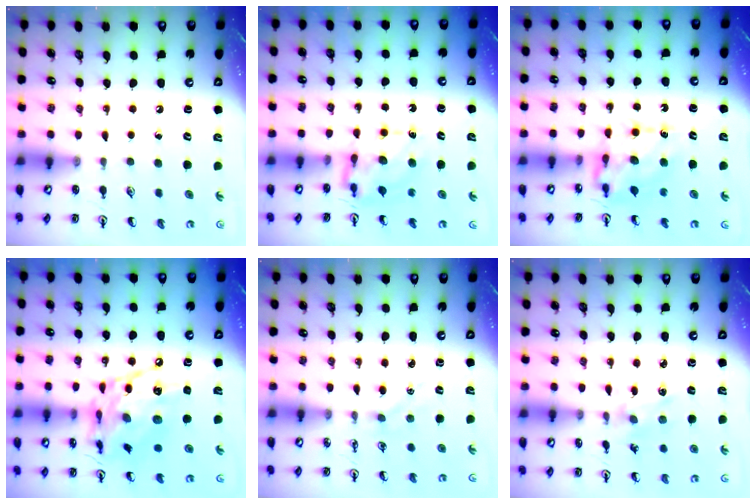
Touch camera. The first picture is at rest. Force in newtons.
{"total": 6.5, "press": 6.5, "slide": 0.7}
{"total": 7.3, "press": 7.3, "slide": 0.9}
{"total": 17.1, "press": 17.1, "slide": 1.4}
{"total": 3.2, "press": 3.2, "slide": 0.4}
{"total": 1.9, "press": 1.8, "slide": 0.4}